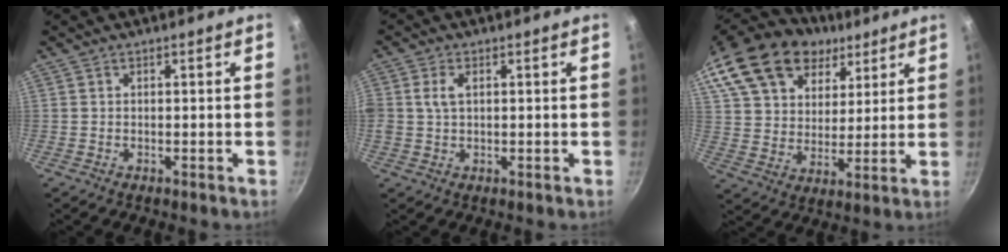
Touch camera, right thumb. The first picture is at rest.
{"total": 3.7, "force": [0.9, 2.1, 2.9], "torque": [-0.057, 0.006, 0.015]}
{"total": 28.2, "force": [16.5, 18.4, 13.6], "torque": [-0.297, 0.021, 0.298]}